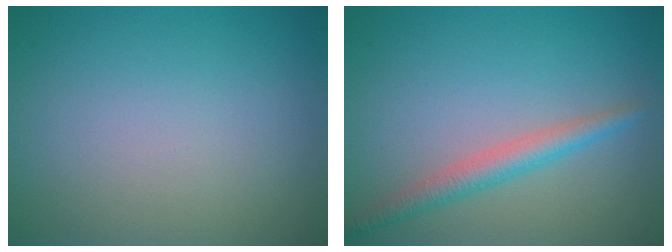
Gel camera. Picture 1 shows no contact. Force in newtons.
{"total": 2.7, "press": 2.7, "slide": 0.1}